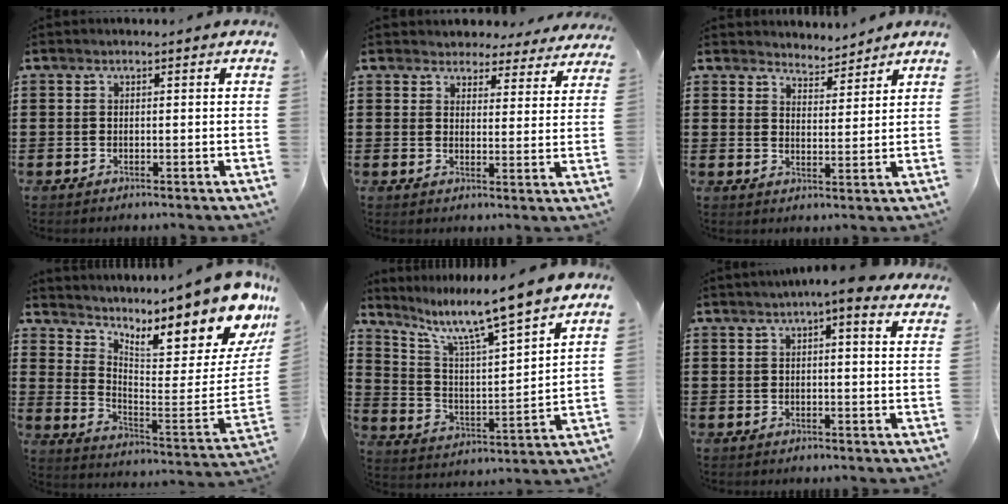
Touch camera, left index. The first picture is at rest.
{"total": 3.8, "force": [3.6, 1.1, 0.1], "torque": [-0.021, -0.013, 0.065]}
{"total": 3.7, "force": [3.6, 0.7, -0.4], "torque": [-0.008, -0.015, 0.066]}
{"total": 11.9, "force": [9.0, 2.6, 7.4], "torque": [-0.102, -0.097, 0.140]}
{"total": 9.5, "force": [7.9, 0.4, 5.2], "torque": [-0.123, -0.058, 0.125]}
{"total": 4.2, "force": [3.1, 0.2, 2.9], "torque": [-0.048, -0.007, 0.050]}